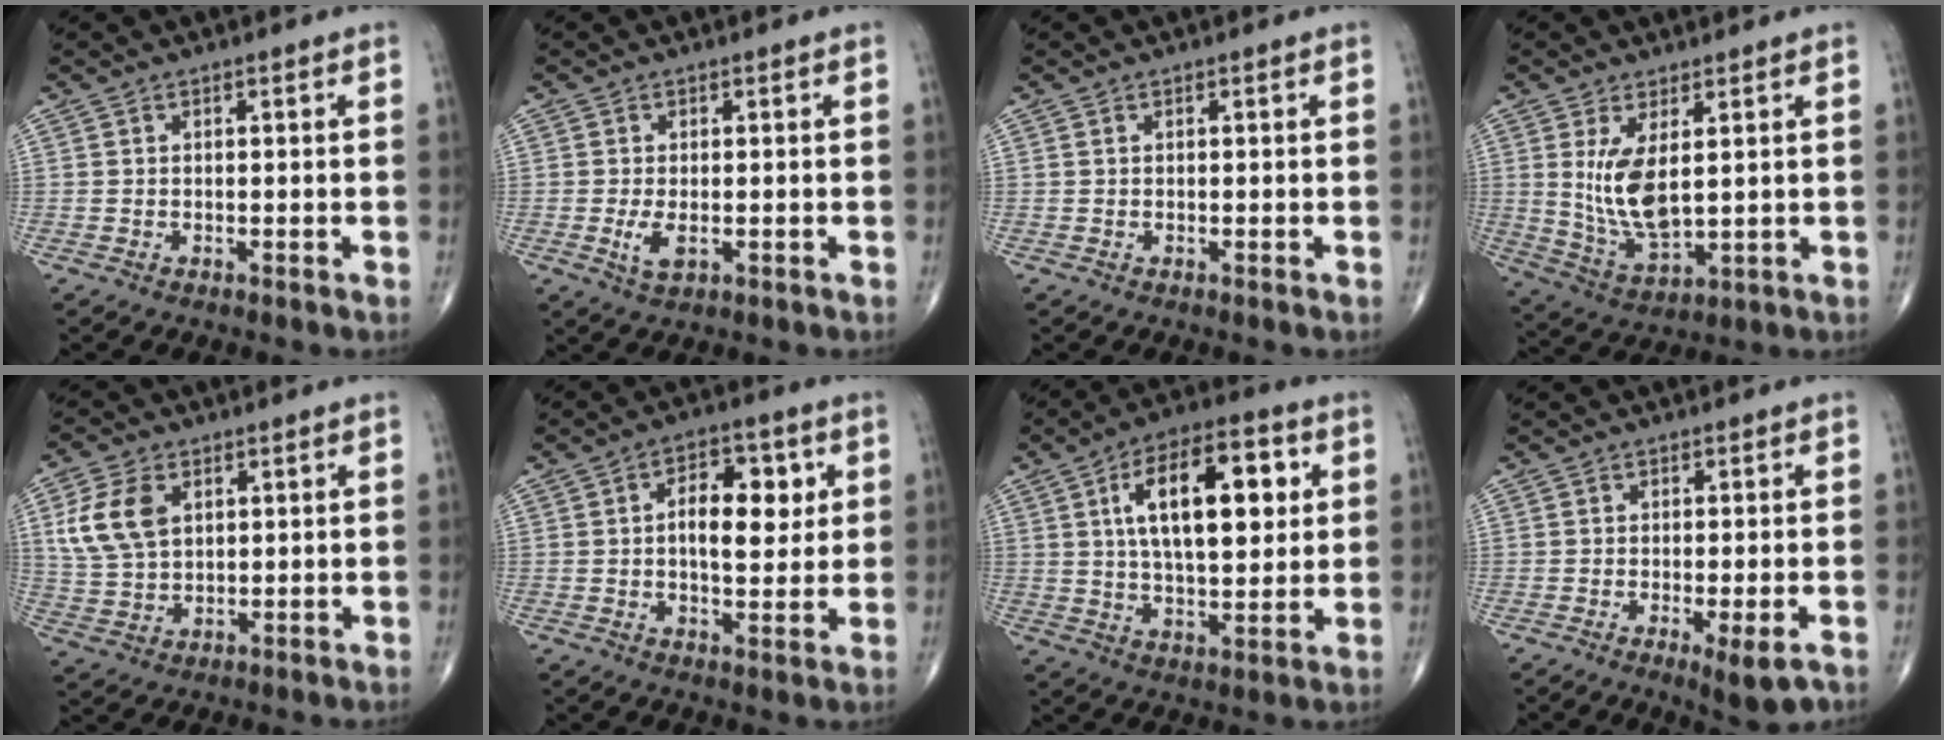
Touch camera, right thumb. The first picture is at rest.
{"total": 3.3, "force": [-0.7, 1.6, 2.8], "torque": [-0.058, -0.008, -0.010]}
{"total": 0.0}
{"total": 10.2, "force": [2.2, 4.4, 9.0], "torque": [-0.174, -0.030, 0.059]}
{"total": 10.1, "force": [3.1, 6.6, 7.0], "torque": [-0.135, -0.004, 0.067]}
{"total": 10.2, "force": [1.9, 5.5, 8.4], "torque": [-0.097, 0.000, 0.027]}
{"total": 18.2, "force": [4.7, 8.4, 15.5], "torque": [-0.227, 0.003, 0.074]}
{"total": 5.5, "force": [-2.3, 1.3, 4.8], "torque": [-0.073, -0.009, -0.030]}